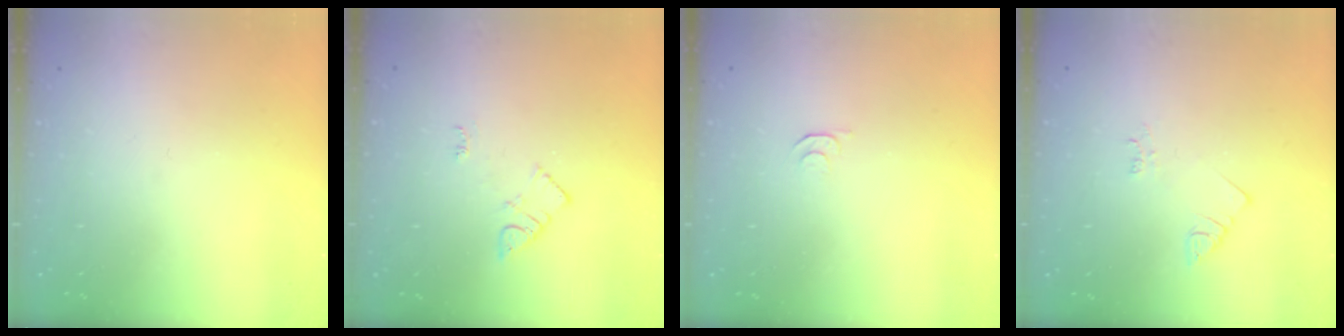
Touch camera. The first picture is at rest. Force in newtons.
{"total": 4.5, "press": 4.5, "slide": 0.6}
{"total": 3.9, "press": 3.8, "slide": 0.5}
{"total": 2.5, "press": 2.5, "slide": 0.5}